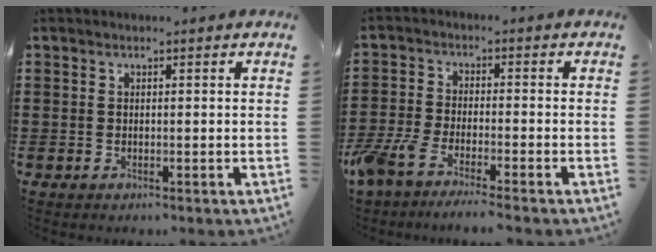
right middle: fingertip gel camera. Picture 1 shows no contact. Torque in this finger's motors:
{"motor_torque": [1.67, -0.47, 0.52, 0.21]}